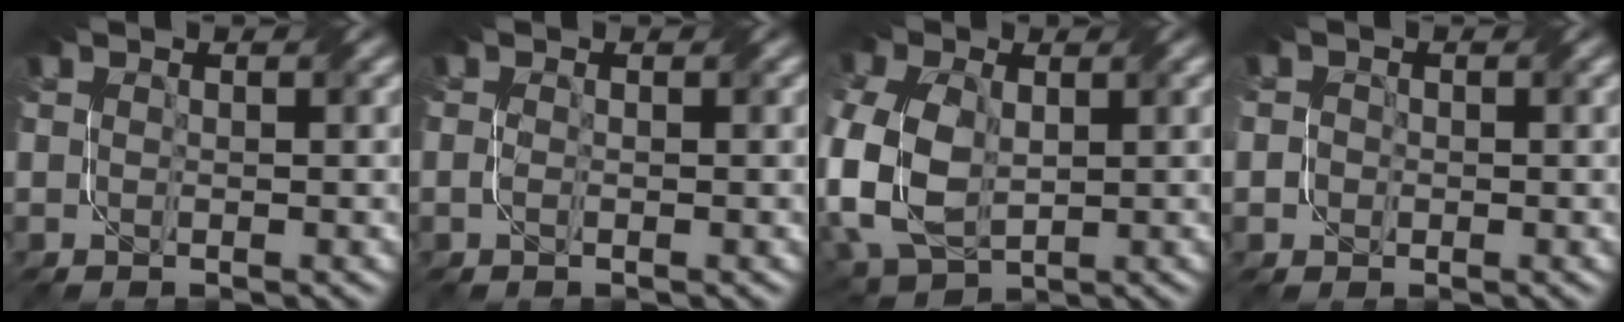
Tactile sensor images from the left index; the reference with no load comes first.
{"total": 0.7, "force": [-0.6, -0.1, 0.4], "torque": [-0.008, 0.000, -0.013]}
{"total": 10.6, "force": [-1.5, 7.0, 7.8], "torque": [-0.205, -0.012, -0.031]}
{"total": 1.4, "force": [-0.1, 1.3, 0.6], "torque": [-0.001, 0.007, -0.012]}